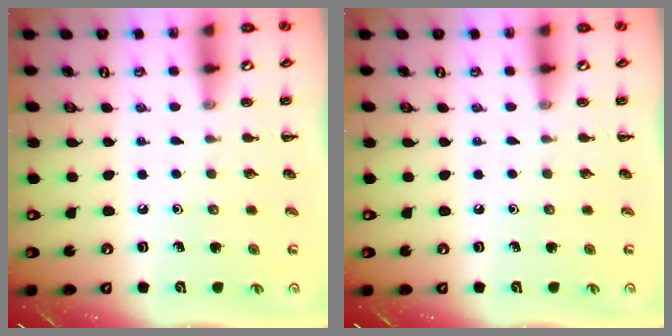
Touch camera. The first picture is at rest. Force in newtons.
{"total": 0.0}